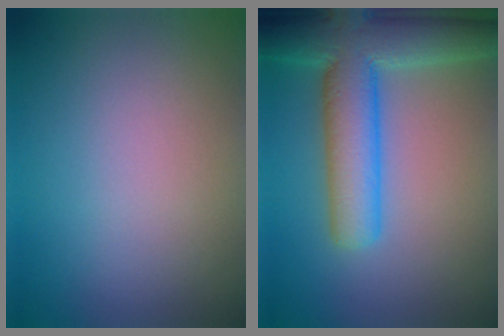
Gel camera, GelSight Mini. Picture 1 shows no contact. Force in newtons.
{"total": 8.9, "press": 8.9, "slide": 0.4}